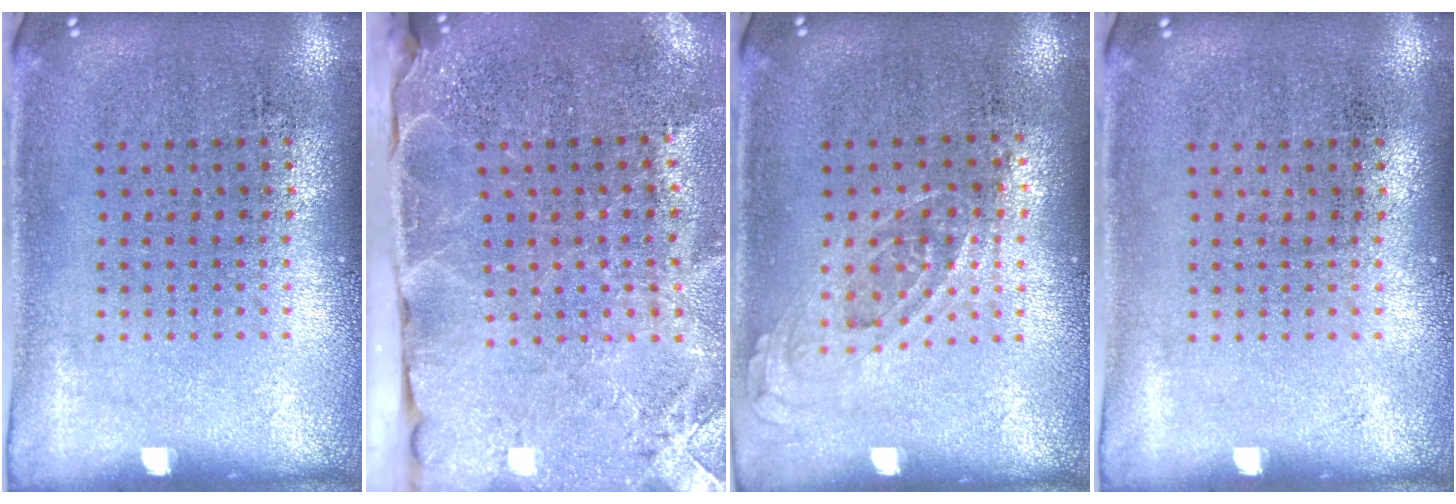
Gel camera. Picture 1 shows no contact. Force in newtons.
{"total": 3.9, "press": 3.2, "slide": 2.1}
{"total": 0.7, "press": 0.6, "slide": 0.3}
{"total": 0.0}